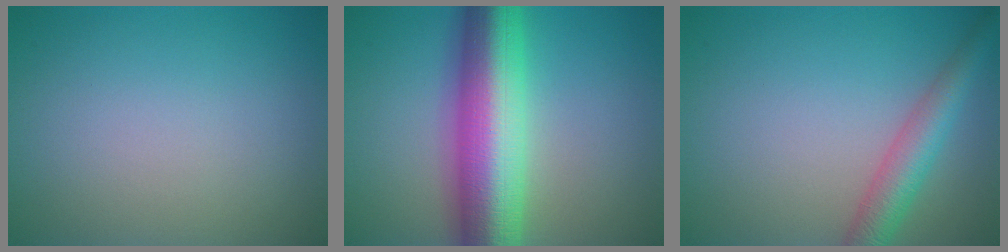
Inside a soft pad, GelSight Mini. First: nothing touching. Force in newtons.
{"total": 12.2, "press": 12.2, "slide": 0.1}
{"total": 4.0, "press": 4.0, "slide": 0.1}